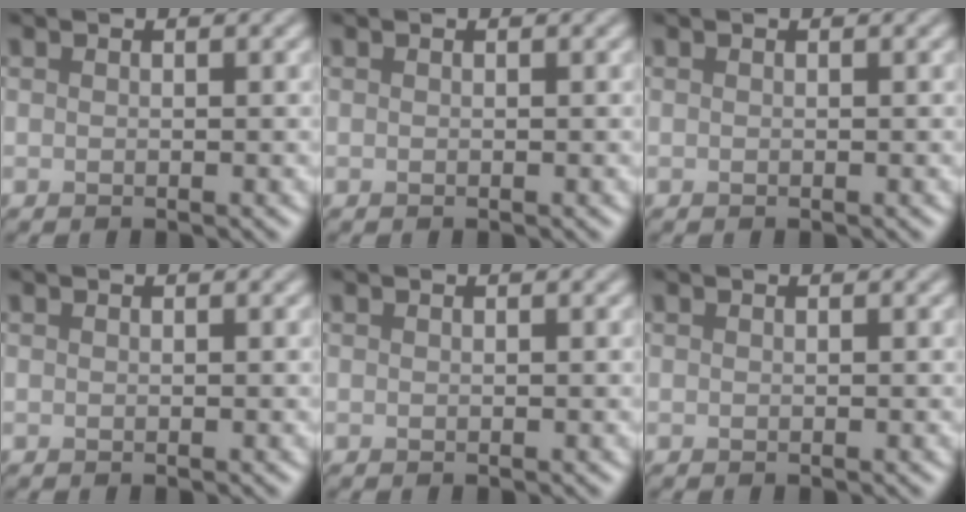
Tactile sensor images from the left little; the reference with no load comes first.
{"total": 0.0}
{"total": 0.0}
{"total": 0.0}
{"total": 0.0}
{"total": 0.0}